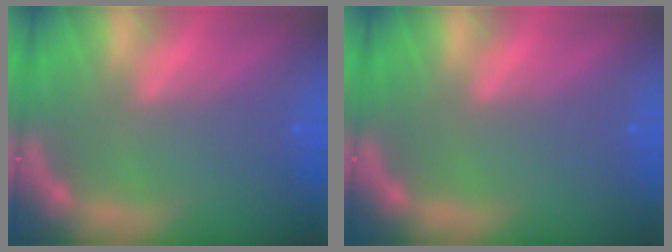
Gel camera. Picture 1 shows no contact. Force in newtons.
{"total": 0.0}